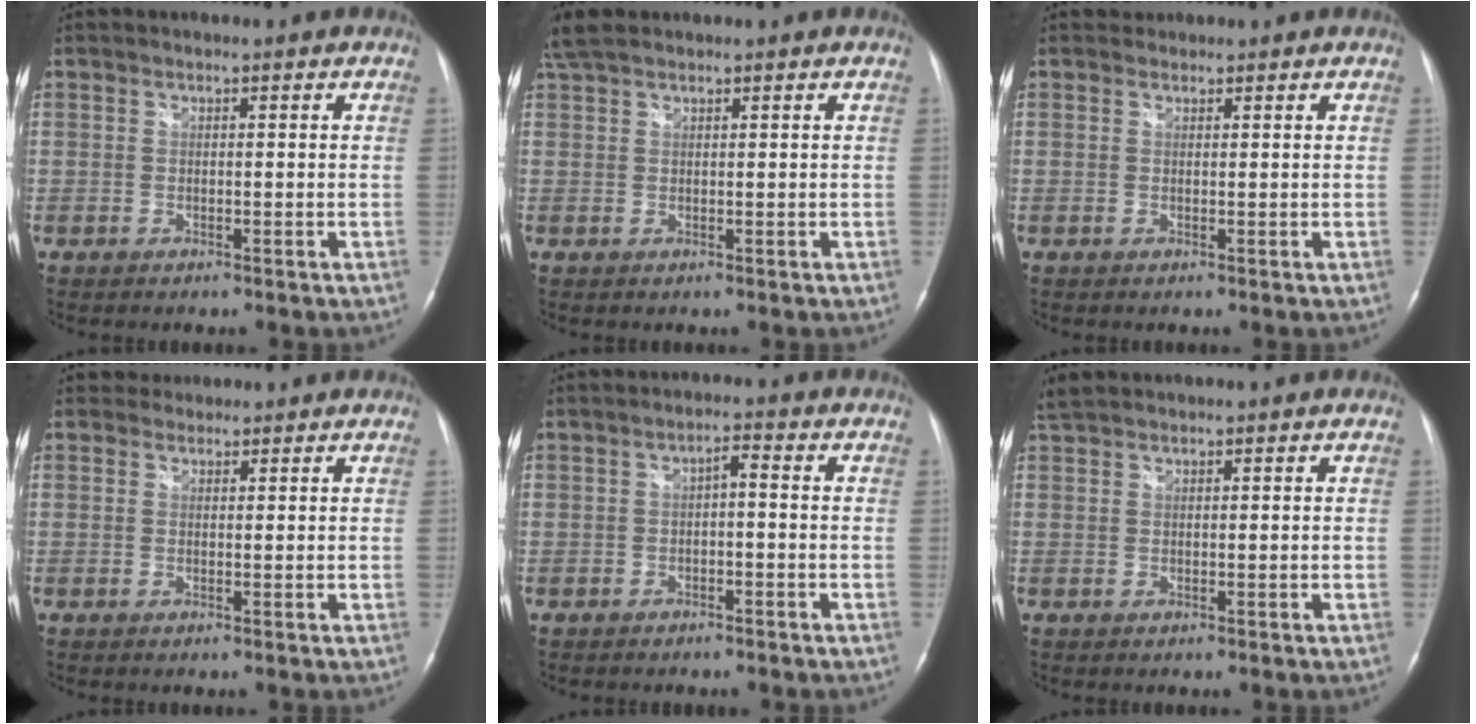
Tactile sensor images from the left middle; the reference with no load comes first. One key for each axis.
{"total": 3.5, "fx": 2.9, "fy": 0.9, "fz": 1.6, "tx": -0.043, "ty": 0.022, "tz": 0.062}
{"total": 1.0, "fx": 0.9, "fy": 0.3, "fz": -0.3, "tx": 0.001, "ty": 0.008, "tz": 0.014}
{"total": 1.7, "fx": 1.5, "fy": 0.7, "fz": -0.5, "tx": 0.011, "ty": 0.010, "tz": 0.022}
{"total": 2.1, "fx": -0.2, "fy": 0.5, "fz": 2.0, "tx": -0.032, "ty": 0.007, "tz": -0.004}
{"total": 2.1, "fx": 2.0, "fy": 0.3, "fz": 0.6, "tx": -0.020, "ty": 0.018, "tz": 0.043}